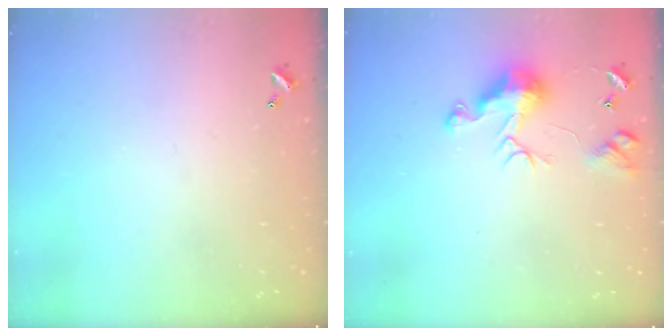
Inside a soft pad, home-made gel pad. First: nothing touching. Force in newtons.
{"total": 10.0, "press": 9.9, "slide": 1.6}